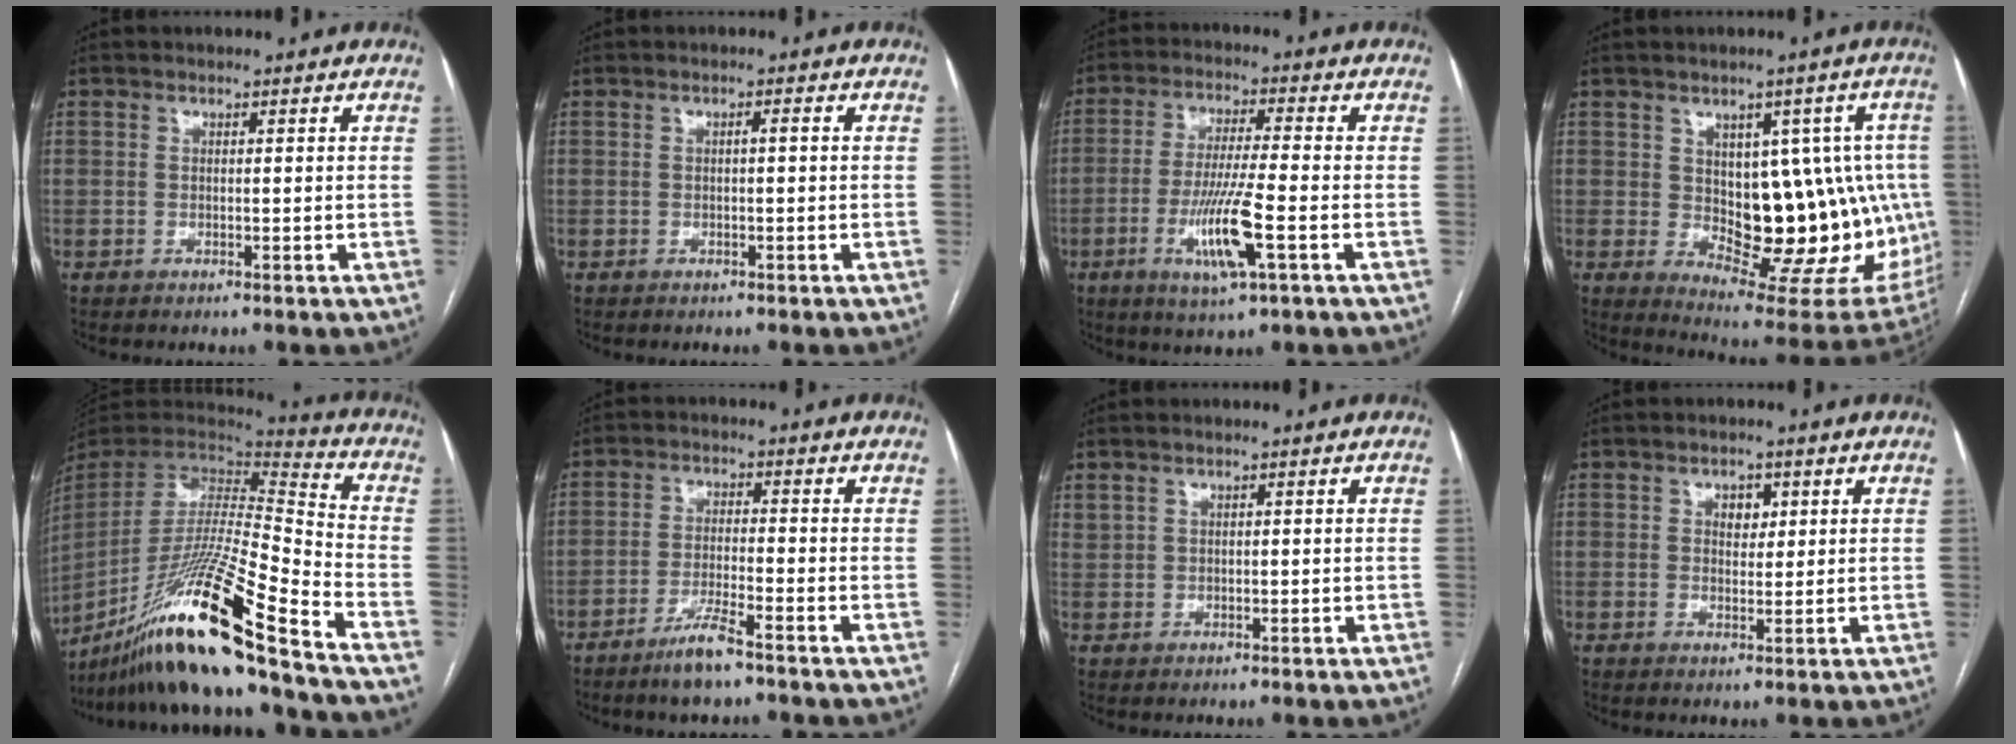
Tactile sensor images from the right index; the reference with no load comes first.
{"total": 0.9, "force": [-0.1, 0.0, 0.9], "torque": [-0.014, 0.002, 0.000]}
{"total": 10.0, "force": [-3.3, 0.3, 9.5], "torque": [-0.184, -0.013, -0.059]}
{"total": 17.7, "force": [0.1, 9.2, 15.1], "torque": [-0.161, 0.015, 0.031]}
{"total": 26.7, "force": [-19.4, -0.9, 18.3], "torque": [-0.347, -0.045, -0.353]}
{"total": 5.3, "force": [-3.8, 0.2, 3.7], "torque": [-0.076, -0.010, -0.070]}
{"total": 1.3, "force": [1.1, 0.6, 0.3], "torque": [-0.008, 0.009, 0.029]}
{"total": 2.7, "force": [1.0, 1.7, 1.8], "torque": [-0.022, 0.003, 0.015]}